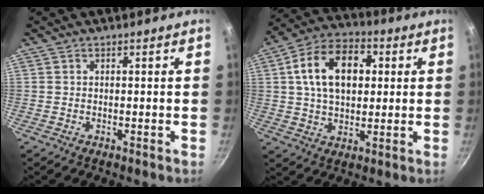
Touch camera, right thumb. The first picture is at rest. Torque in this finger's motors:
{"motor_torque": [-0.83, 1.60, 1.25, 0.21, 0.13]}